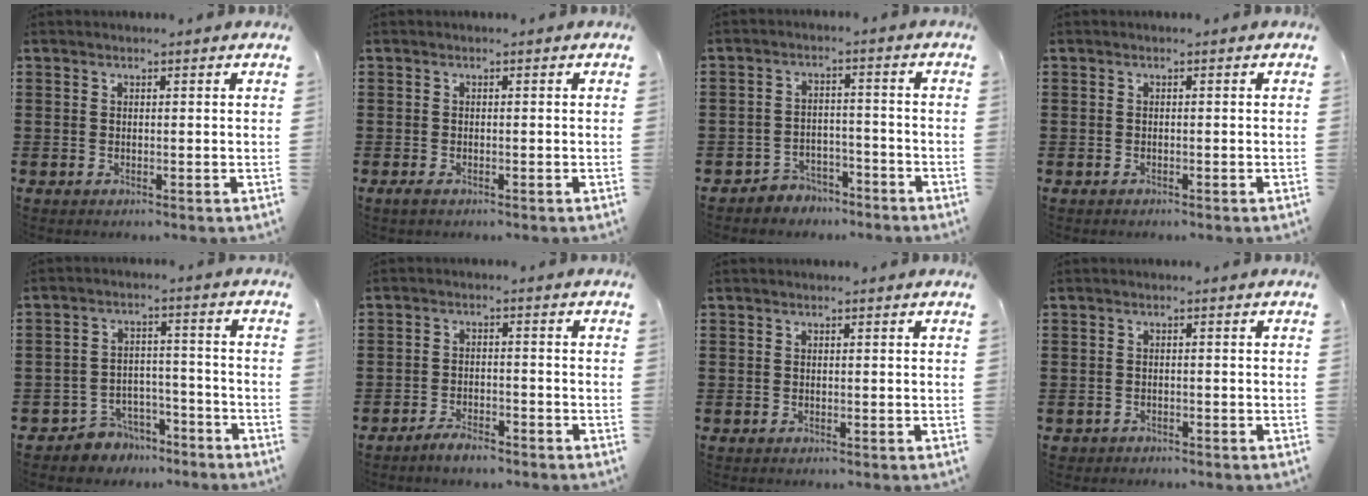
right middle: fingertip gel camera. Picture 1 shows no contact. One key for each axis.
{"total": 0.8, "fx": -0.6, "fy": 0.4, "fz": 0.5, "tx": -0.011, "ty": -0.002, "tz": -0.012}
{"total": 3.7, "fx": -3.6, "fy": 1.1, "fz": 0.0, "tx": -0.008, "ty": 0.004, "tz": -0.076}
{"total": 0.5, "fx": -0.5, "fy": 0.2, "fz": 0.1, "tx": -0.002, "ty": 0.001, "tz": -0.011}
{"total": 5.0, "fx": -4.6, "fy": 1.8, "fz": 0.2, "tx": -0.019, "ty": 0.011, "tz": -0.096}
{"total": 3.0, "fx": -2.8, "fy": 0.7, "fz": 0.9, "tx": -0.018, "ty": 0.008, "tz": -0.055}
{"total": 0.0}
{"total": 1.2, "fx": -1.1, "fy": 0.5, "fz": -0.1, "tx": -0.003, "ty": 0.003, "tz": -0.026}